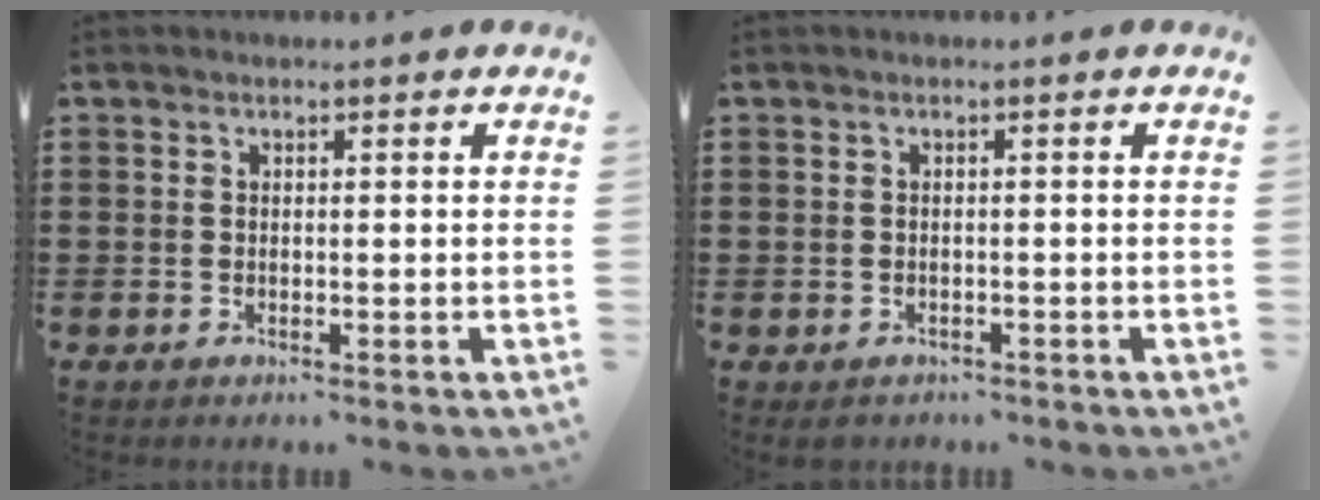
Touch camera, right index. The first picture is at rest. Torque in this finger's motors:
{"motor_torque": [-0.19, 0.15, -0.42, -0.05]}